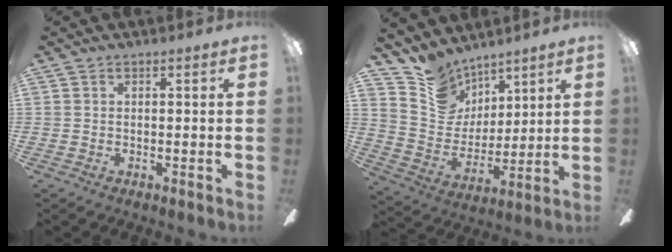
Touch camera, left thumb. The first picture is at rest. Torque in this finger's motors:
{"motor_torque": [0.22, 0.12, -0.49, -0.42, -0.06]}